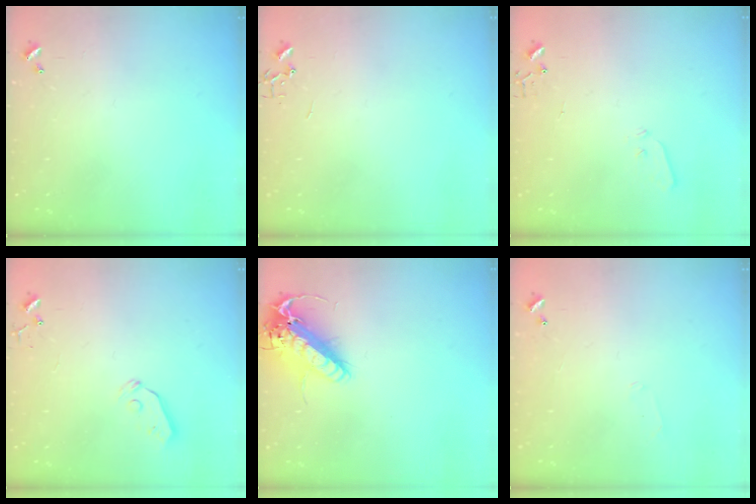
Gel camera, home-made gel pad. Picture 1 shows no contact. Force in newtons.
{"total": 0.0}
{"total": 4.0, "press": 3.9, "slide": 0.6}
{"total": 4.0, "press": 3.9, "slide": 0.8}
{"total": 17.8, "press": 17.5, "slide": 3.4}
{"total": 5.0, "press": 5.0, "slide": 0.9}